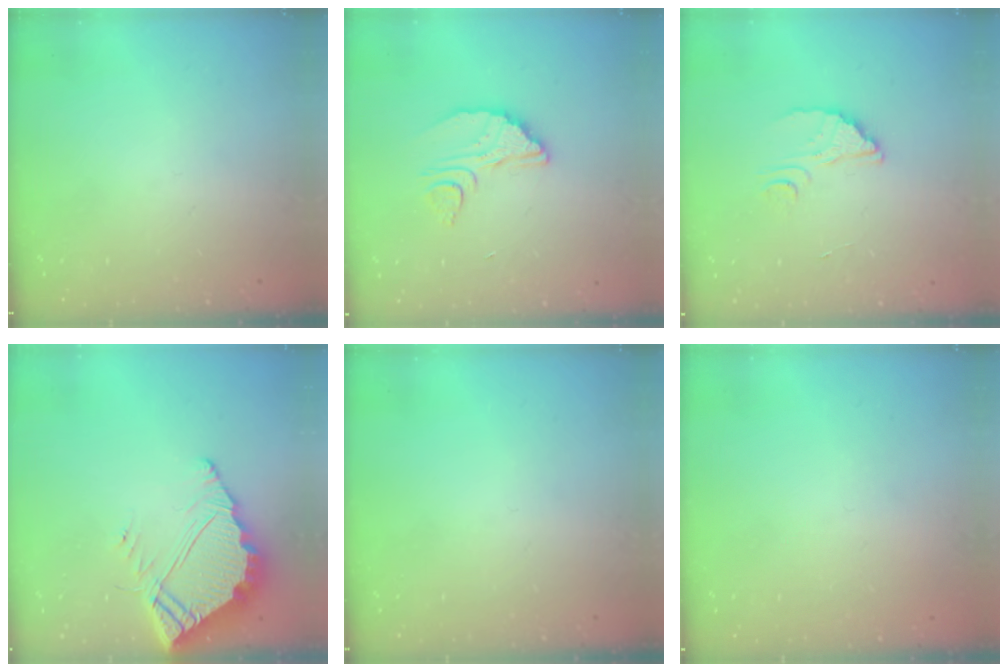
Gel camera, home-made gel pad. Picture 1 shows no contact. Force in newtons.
{"total": 7.4, "press": 7.3, "slide": 0.7}
{"total": 2.8, "press": 2.8, "slide": 0.0}
{"total": 8.9, "press": 8.8, "slide": 0.7}
{"total": 0.0}
{"total": 2.3, "press": 2.3, "slide": 0.1}